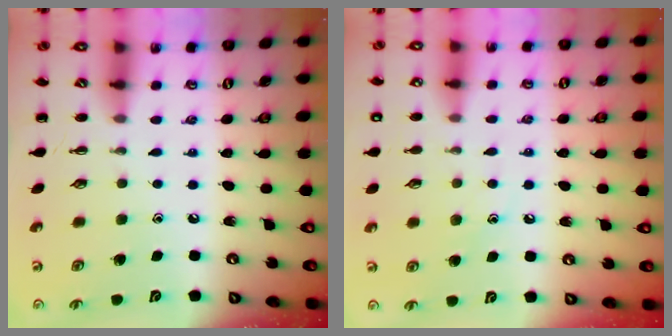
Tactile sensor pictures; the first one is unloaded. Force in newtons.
{"total": 8.0, "press": 7.8, "slide": 1.6}